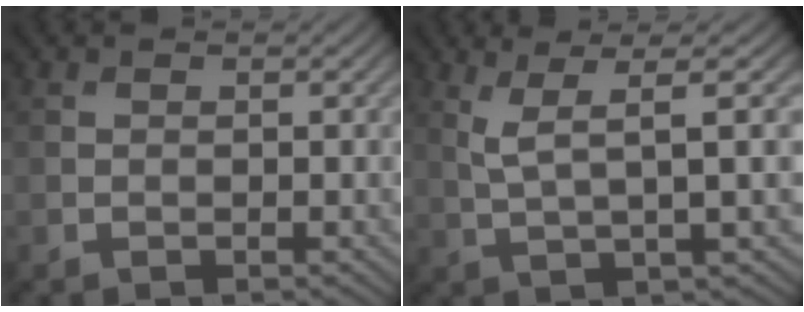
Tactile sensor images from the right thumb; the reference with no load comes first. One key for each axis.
{"total": 6.6, "fx": 2.5, "fy": 1.1, "fz": 6.0, "tx": -0.111, "ty": 0.017, "tz": 0.049}